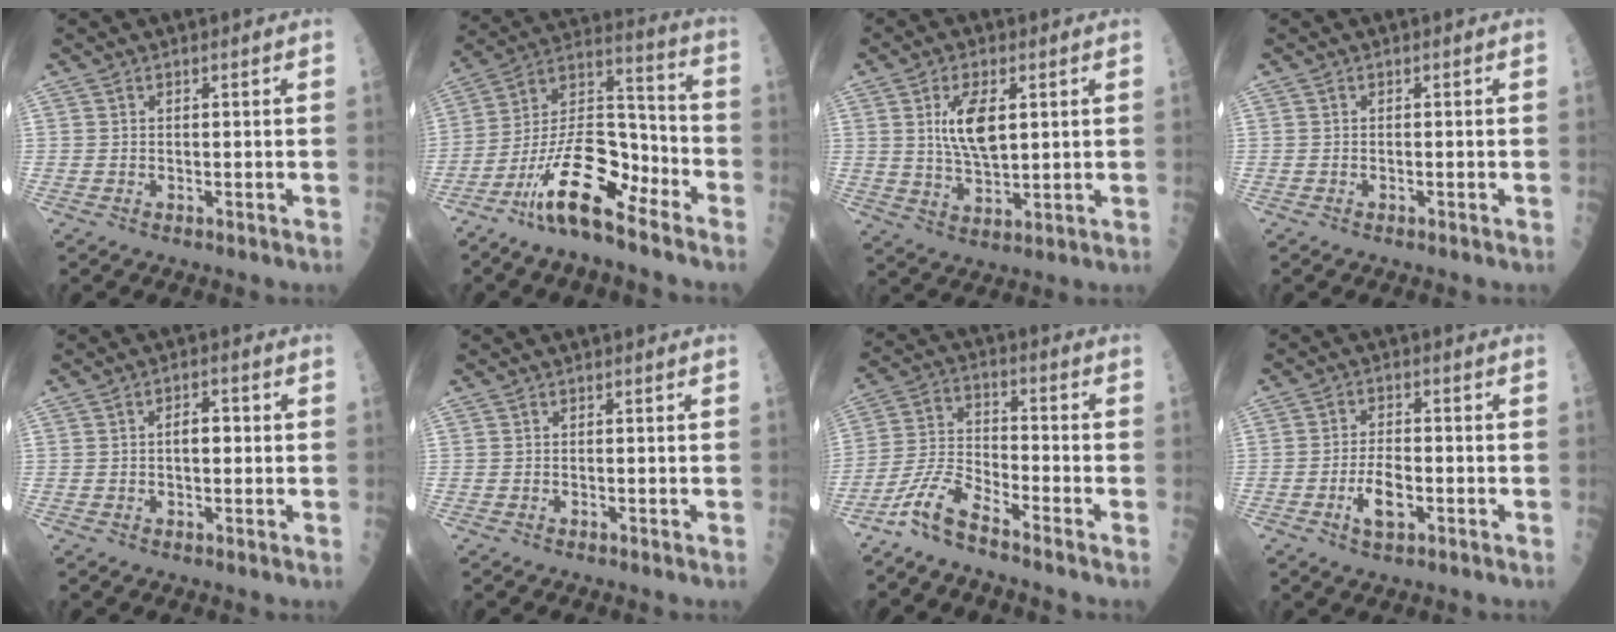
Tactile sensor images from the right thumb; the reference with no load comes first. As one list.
[{"total": 16.6, "force": [-10.5, 5.3, 11.7], "torque": [-0.205, 0.082, -0.193]}, {"total": 8.8, "force": [2.3, 3.9, 7.6], "torque": [-0.130, -0.015, 0.045]}, {"total": 0.0}, {"total": 3.5, "force": [0.1, 1.9, 2.9], "torque": [-0.035, 0.010, -0.001]}, {"total": 0.0}, {"total": 8.6, "force": [-6.6, 1.3, 5.3], "torque": [-0.130, 0.041, -0.141]}, {"total": 5.5, "force": [-2.0, 2.3, 4.6], "torque": [-0.082, 0.010, -0.033]}]